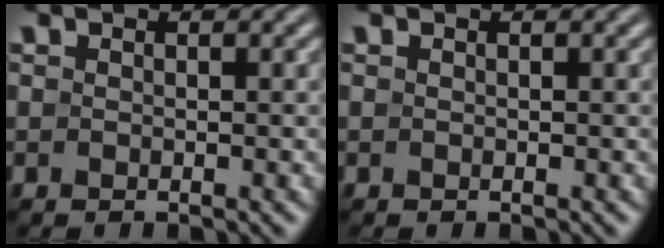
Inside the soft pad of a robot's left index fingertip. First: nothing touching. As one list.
[{"total": 0.0}]